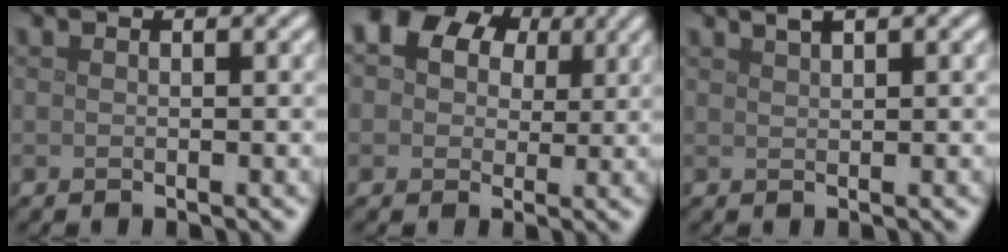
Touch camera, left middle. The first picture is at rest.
{"total": 11.2, "force": [4.8, 8.5, 5.4], "torque": [-0.093, 0.041, 0.053]}
{"total": 1.4, "force": [1.0, 0.4, 0.9], "torque": [-0.009, 0.003, 0.014]}